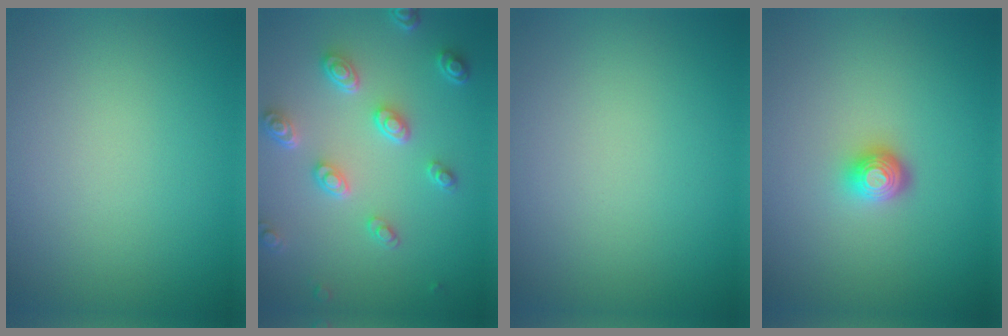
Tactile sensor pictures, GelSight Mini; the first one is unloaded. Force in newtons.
{"total": 4.5, "press": 3.4, "slide": 3.0}
{"total": 0.0}
{"total": 2.0, "press": 1.5, "slide": 1.3}